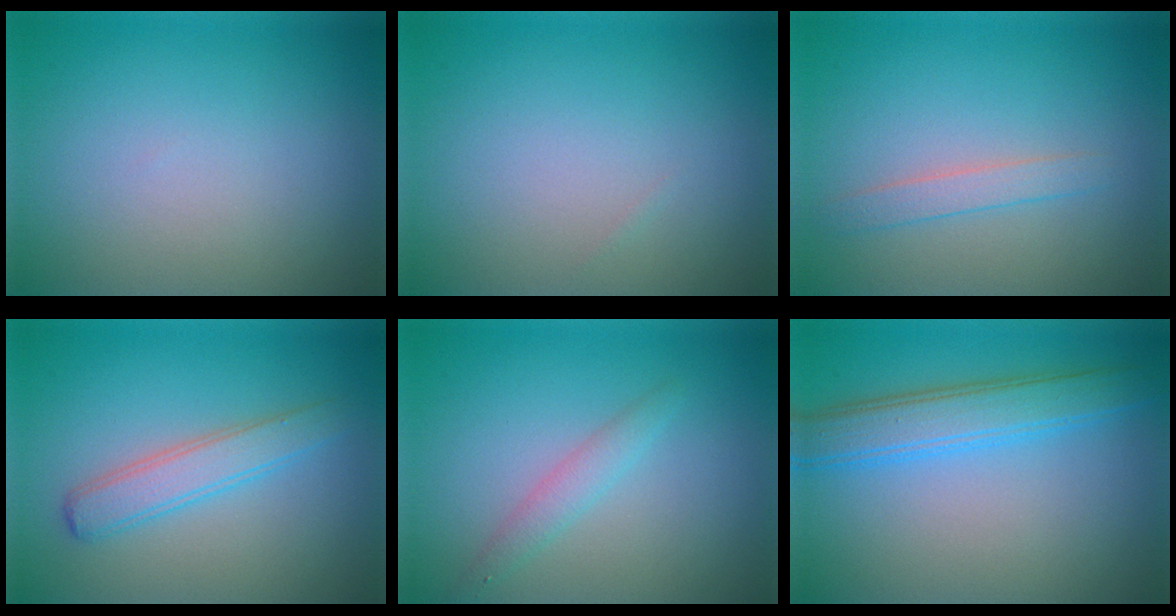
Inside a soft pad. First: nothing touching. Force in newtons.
{"total": 0.0}
{"total": 1.6, "press": 1.6, "slide": 0.1}
{"total": 2.9, "press": 2.9, "slide": 0.0}
{"total": 1.7, "press": 1.7, "slide": 0.0}
{"total": 4.2, "press": 4.2, "slide": 0.1}